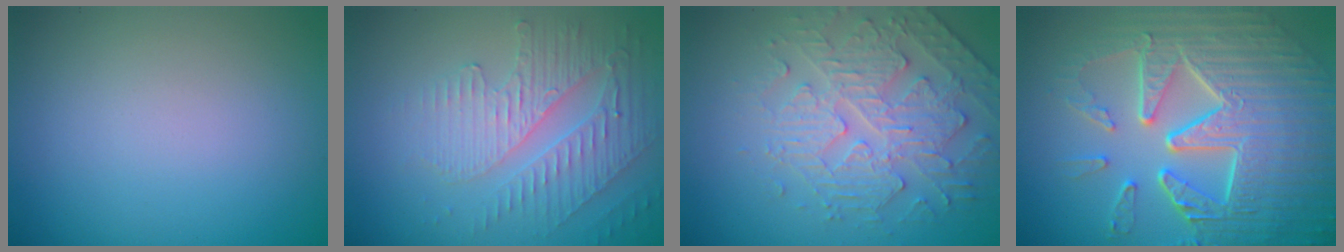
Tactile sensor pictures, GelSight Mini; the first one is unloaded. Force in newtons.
{"total": 4.0, "press": 3.4, "slide": 2.0}
{"total": 4.8, "press": 3.8, "slide": 2.8}
{"total": 9.6, "press": 6.3, "slide": 7.2}